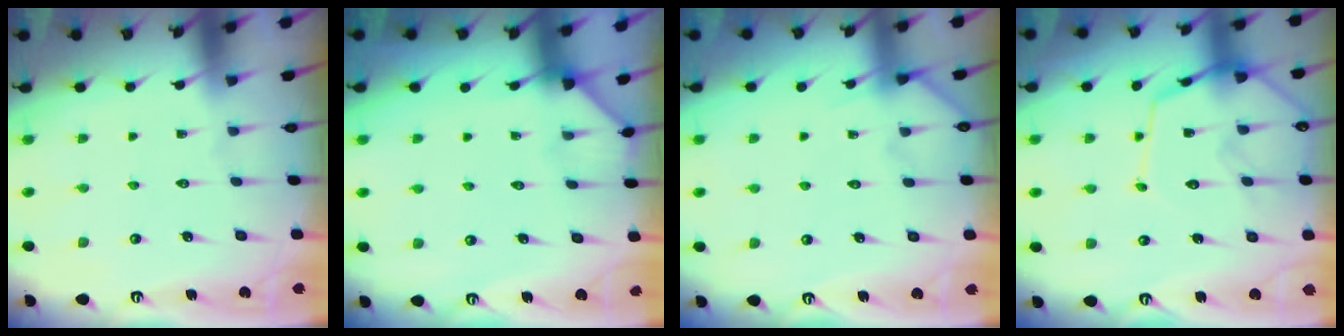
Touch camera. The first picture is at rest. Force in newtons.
{"total": 2.0, "press": 2.0, "slide": 0.1}
{"total": 3.4, "press": 3.4, "slide": 0.3}
{"total": 13.8, "press": 13.7, "slide": 1.2}